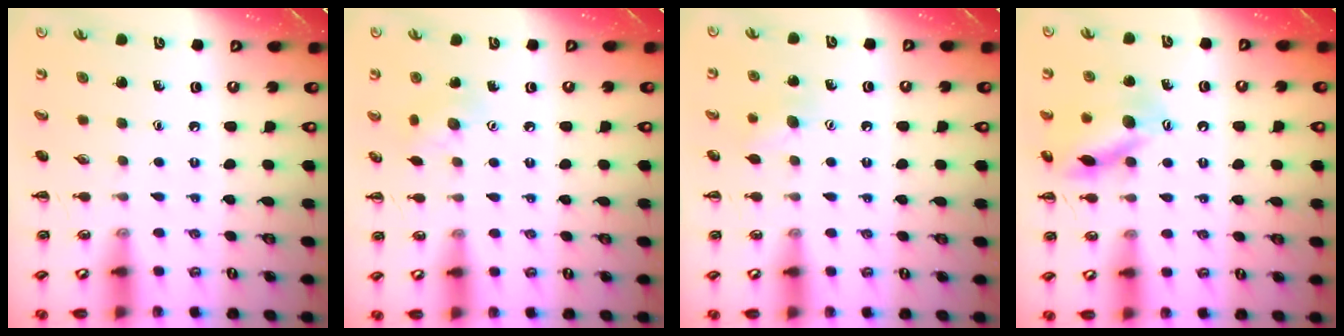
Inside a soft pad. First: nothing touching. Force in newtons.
{"total": 5.0, "press": 4.9, "slide": 1.1}
{"total": 7.5, "press": 7.3, "slide": 1.6}
{"total": 13.9, "press": 13.9, "slide": 1.3}